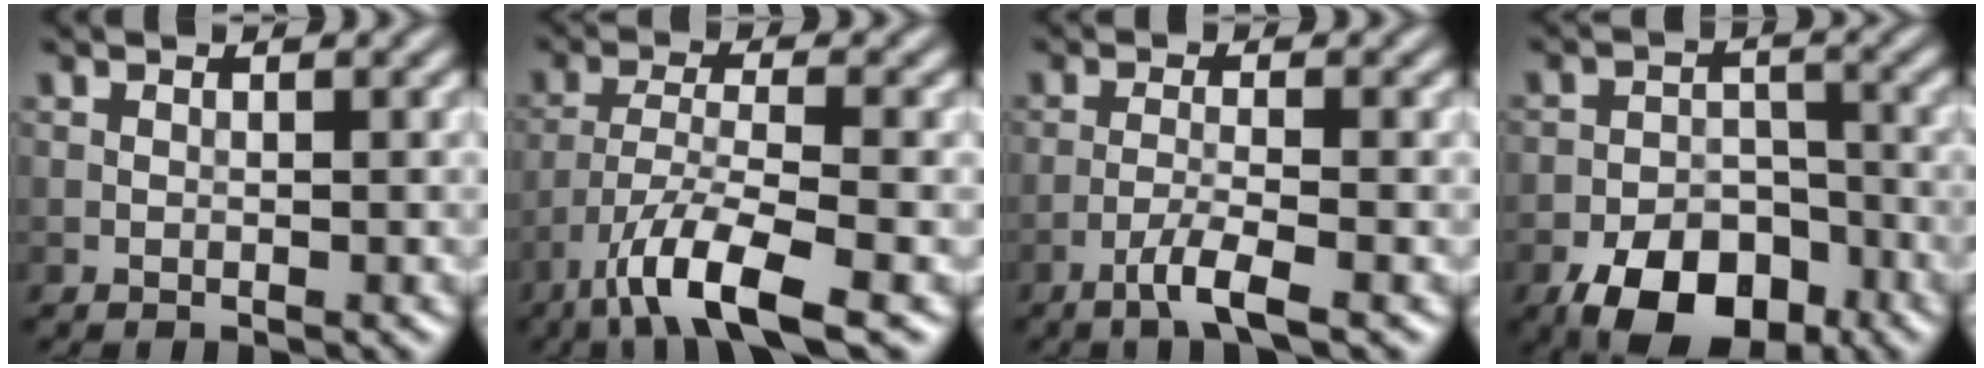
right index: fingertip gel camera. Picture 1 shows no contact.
{"total": 7.0, "force": [-4.5, 1.4, 5.2], "torque": [-0.088, -0.002, -0.088]}
{"total": 2.9, "force": [-1.8, 0.2, 2.3], "torque": [-0.043, 0.005, -0.045]}
{"total": 8.1, "force": [-5.0, 4.5, 4.5], "torque": [-0.069, -0.006, -0.085]}